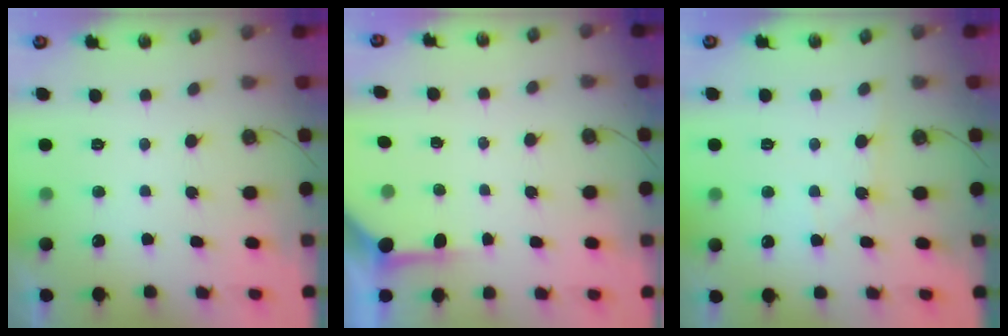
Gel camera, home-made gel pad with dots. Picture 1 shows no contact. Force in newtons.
{"total": 3.8, "press": 3.8, "slide": 0.4}
{"total": 4.2, "press": 4.1, "slide": 0.7}